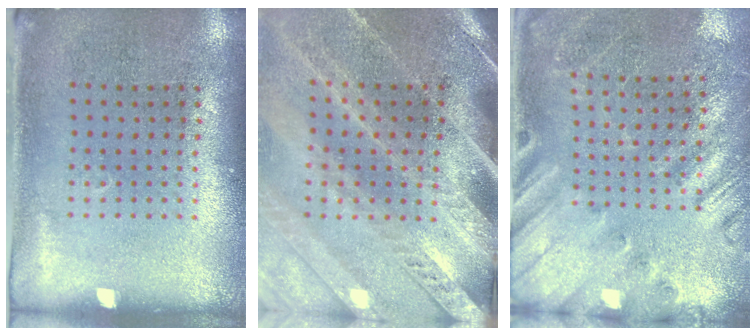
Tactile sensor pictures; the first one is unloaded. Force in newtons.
{"total": 3.3, "press": 2.8, "slide": 1.8}
{"total": 2.4, "press": 2.0, "slide": 1.3}